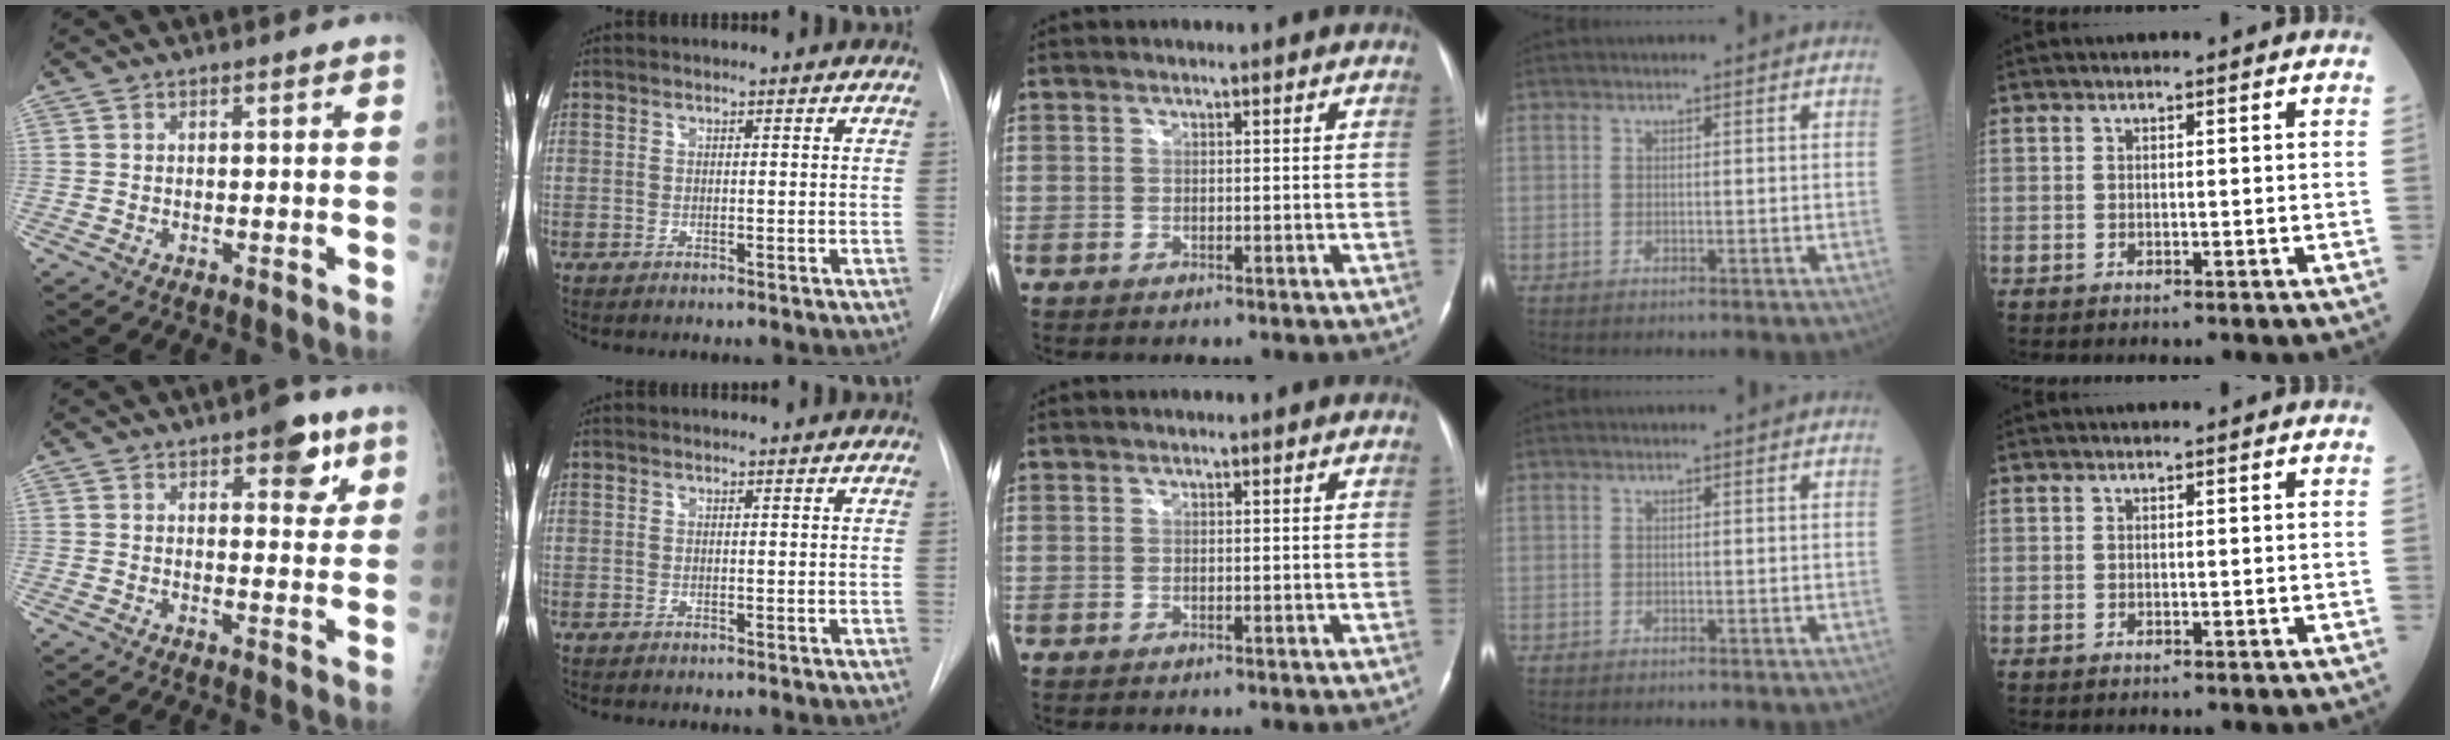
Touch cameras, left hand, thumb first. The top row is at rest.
{"thumb": {"total": 7.0, "force": [3.8, 3.2, 4.9], "torque": [-0.034, -0.016, 0.045]}}